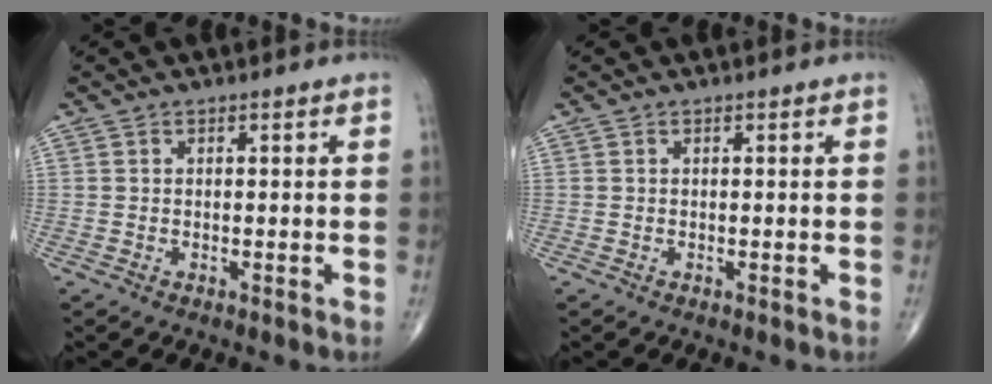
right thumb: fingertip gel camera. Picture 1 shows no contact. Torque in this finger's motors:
{"motor_torque": [0.00, 0.00, 0.00, 0.00, 0.00]}